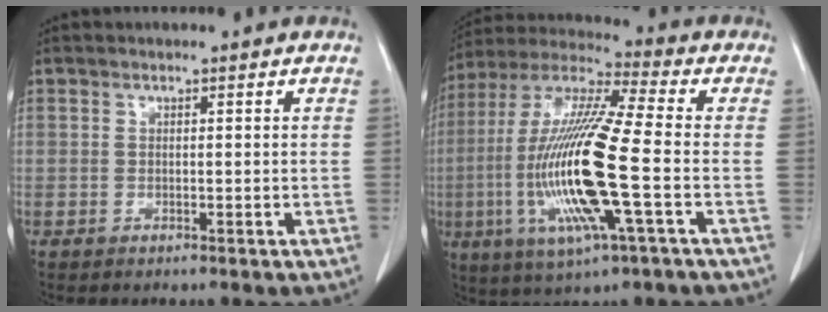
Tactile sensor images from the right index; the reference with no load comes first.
{"total": 19.1, "force": [-3.8, 1.3, 18.7], "torque": [-0.399, -0.013, -0.076]}